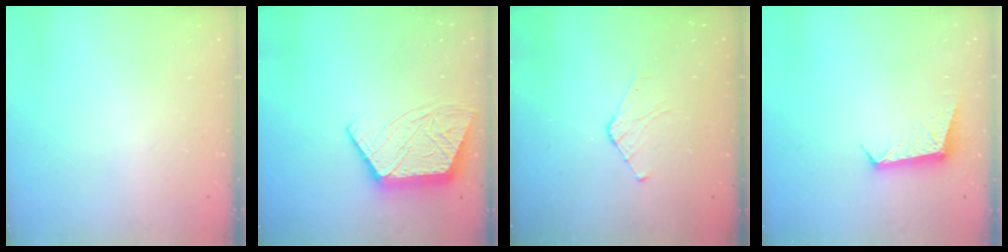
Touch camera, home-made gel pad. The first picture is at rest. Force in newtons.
{"total": 13.3, "press": 13.3, "slide": 0.8}
{"total": 4.2, "press": 4.2, "slide": 0.4}
{"total": 8.4, "press": 8.3, "slide": 0.4}